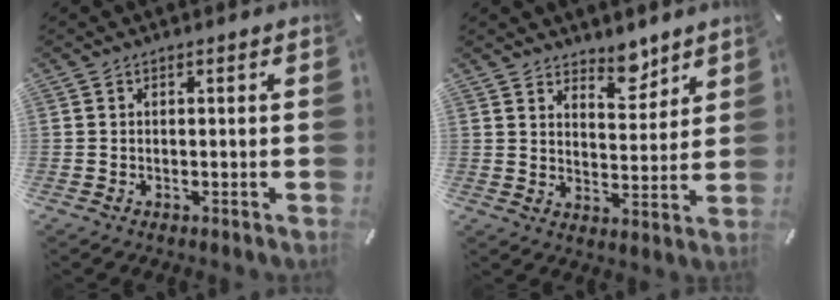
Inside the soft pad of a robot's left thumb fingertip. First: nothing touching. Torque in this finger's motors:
{"motor_torque": [0.30, -0.56, 0.06, -0.15, 0.00]}